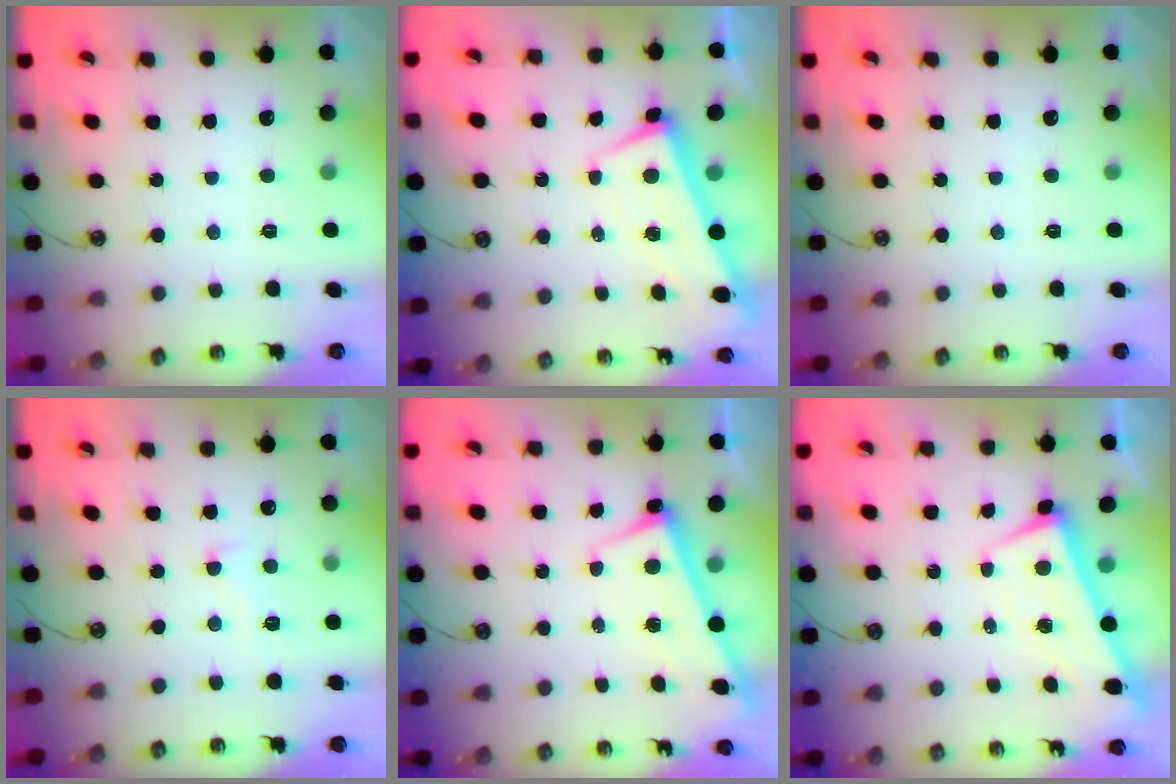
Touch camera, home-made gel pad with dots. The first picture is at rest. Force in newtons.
{"total": 1.3, "press": 0.5, "slide": 1.2}
{"total": 0.0}
{"total": 2.1, "press": 2.0, "slide": 0.8}
{"total": 2.8, "press": 2.8, "slide": 0.3}
{"total": 1.3, "press": 0.5, "slide": 1.2}